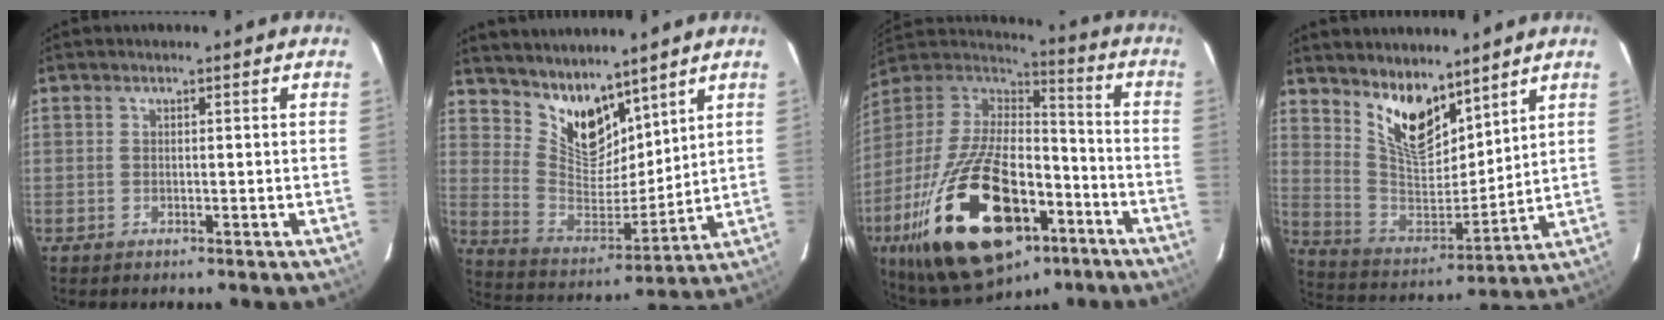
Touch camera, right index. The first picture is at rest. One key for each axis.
{"total": 12.3, "fx": 9.7, "fy": 5.8, "fz": 4.9, "tx": -0.095, "ty": -0.005, "tz": 0.196}
{"total": 30.4, "fx": -14.6, "fy": 14.9, "fz": 22.1, "tx": -0.435, "ty": -0.021, "tz": -0.233}
{"total": 12.9, "fx": 9.1, "fy": 5.6, "fz": 7.2, "tx": -0.137, "ty": -0.009, "tz": 0.181}